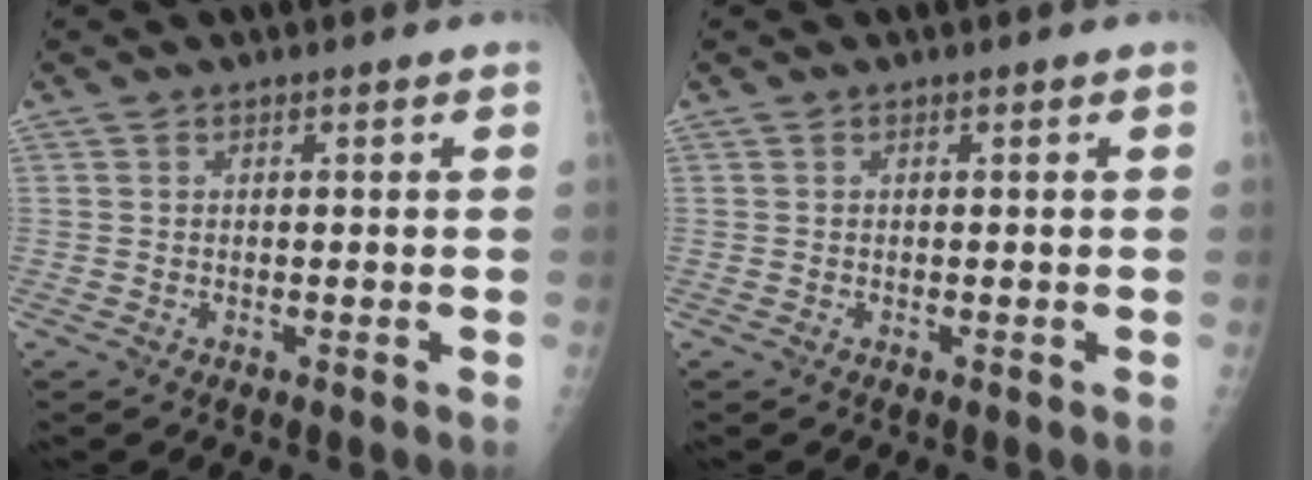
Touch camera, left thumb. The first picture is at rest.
{"total": 0.0}